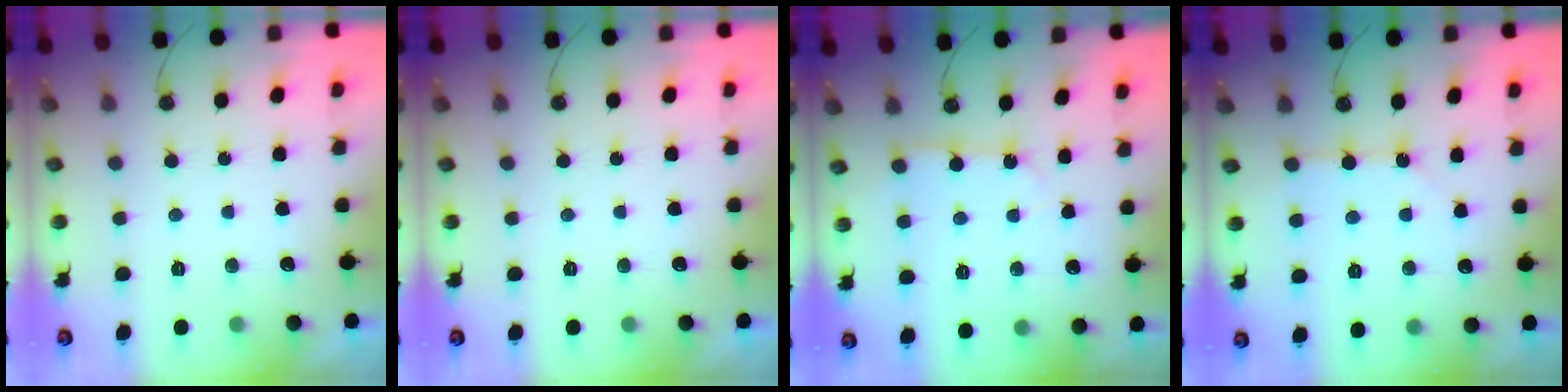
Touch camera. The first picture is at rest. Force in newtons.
{"total": 0.0}
{"total": 3.7, "press": 3.7, "slide": 0.5}
{"total": 2.6, "press": 2.5, "slide": 0.4}